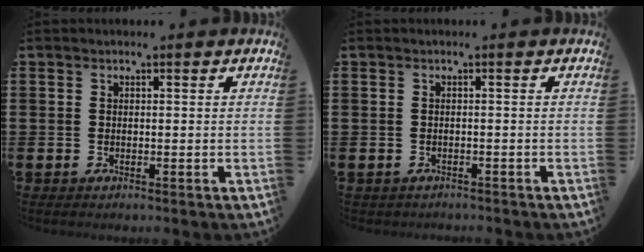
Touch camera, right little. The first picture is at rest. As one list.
[{"total": 1.0, "force": [-1.0, 0.0, 0.0], "torque": [-0.004, 0.000, -0.021]}]